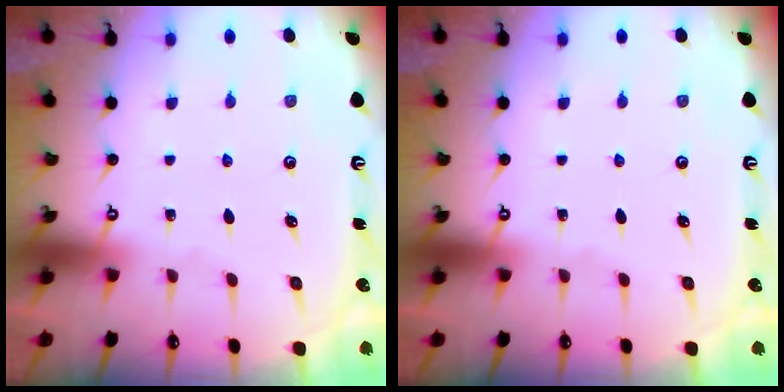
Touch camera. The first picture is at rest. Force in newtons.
{"total": 0.0}